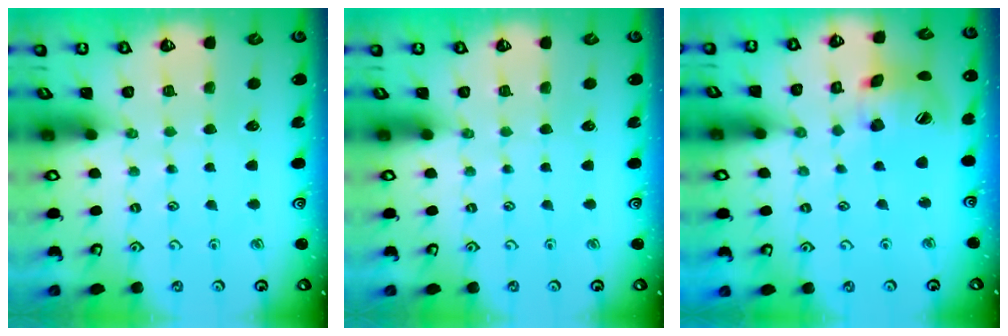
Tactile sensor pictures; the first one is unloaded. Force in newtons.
{"total": 0.0}
{"total": 16.0, "press": 15.8, "slide": 2.3}